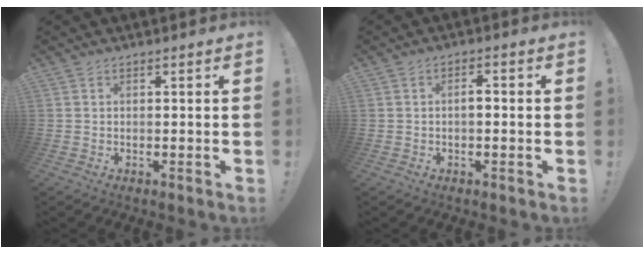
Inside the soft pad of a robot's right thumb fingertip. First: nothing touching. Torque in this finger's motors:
{"motor_torque": [0.10, -0.04, 0.05, 0.12, -0.01]}